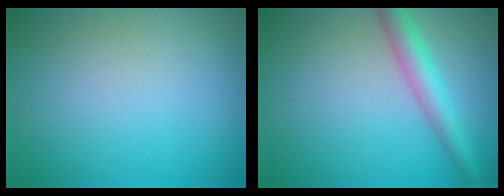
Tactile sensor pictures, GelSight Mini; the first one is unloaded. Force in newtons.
{"total": 3.4, "press": 3.4, "slide": 0.1}